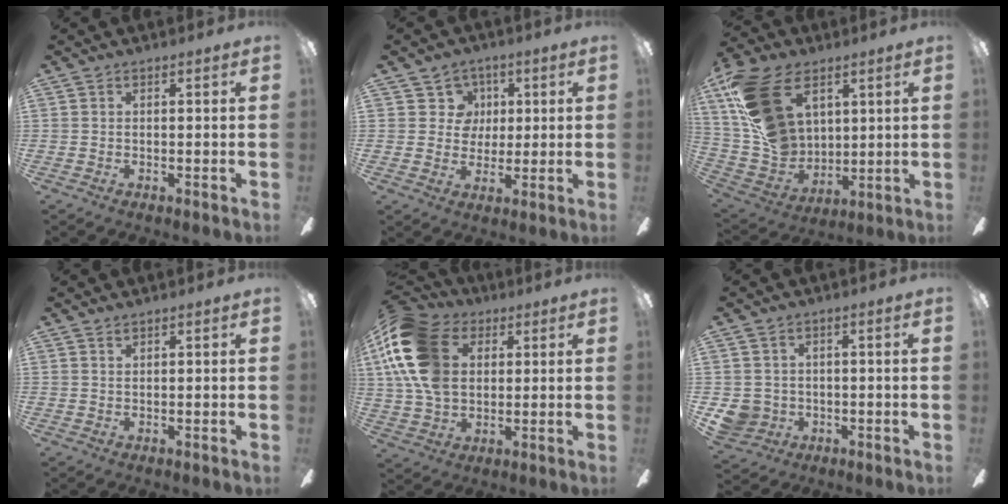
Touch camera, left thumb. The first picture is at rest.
{"total": 6.9, "force": [2.4, 6.4, 0.9], "torque": [-0.017, -0.003, 0.042]}
{"total": 21.9, "force": [9.8, 14.1, 13.6], "torque": [-0.306, -0.027, 0.181]}
{"total": 0.8, "force": [0.7, 0.3, 0.3], "torque": [-0.006, 0.002, 0.014]}
{"total": 19.3, "force": [5.8, 13.6, 12.4], "torque": [-0.276, -0.005, 0.107]}
{"total": 5.3, "force": [-0.3, 5.2, 1.1], "torque": [-0.045, 0.002, -0.005]}